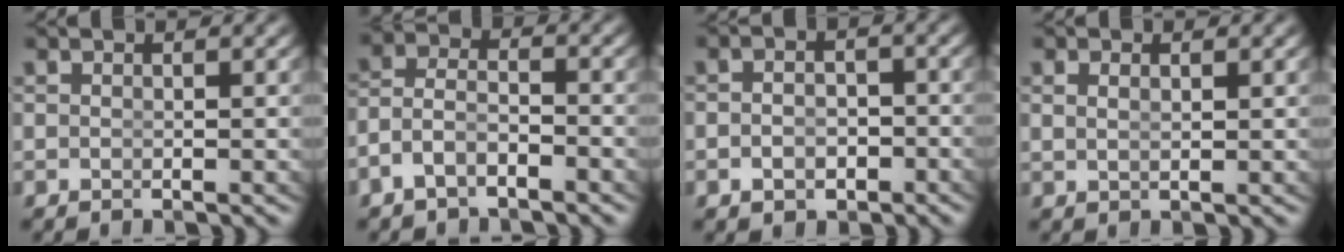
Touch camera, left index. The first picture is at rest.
{"total": 4.2, "force": [-2.3, 2.9, 2.0], "torque": [-0.056, -0.023, -0.034]}
{"total": 2.5, "force": [-1.5, 1.6, 1.1], "torque": [-0.013, -0.008, -0.025]}
{"total": 0.8, "force": [0.4, -0.3, 0.6], "torque": [-0.009, -0.010, 0.018]}